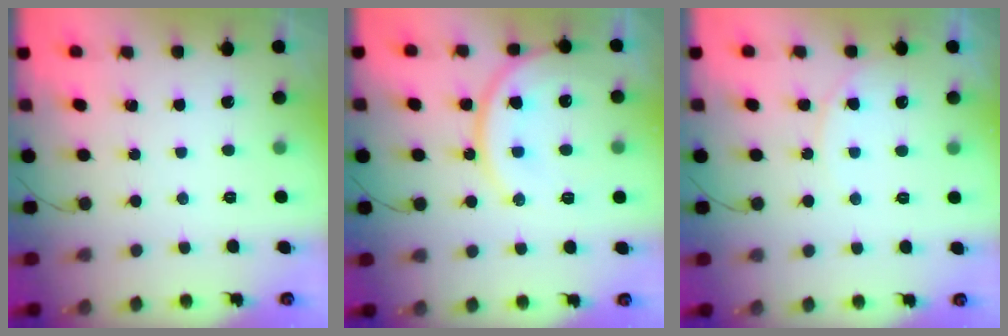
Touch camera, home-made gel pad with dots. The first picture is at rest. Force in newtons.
{"total": 14.7, "press": 14.6, "slide": 1.9}
{"total": 6.6, "press": 6.6, "slide": 0.4}